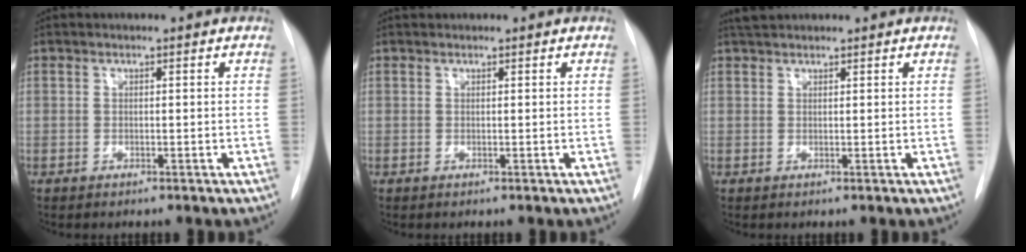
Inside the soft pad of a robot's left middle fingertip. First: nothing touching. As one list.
[{"total": 0.6, "force": [0.6, 0.2, 0.0], "torque": [-0.006, 0.015, 0.012]}, {"total": 2.4, "force": [2.2, 0.6, 0.7], "torque": [-0.014, 0.020, 0.039]}]